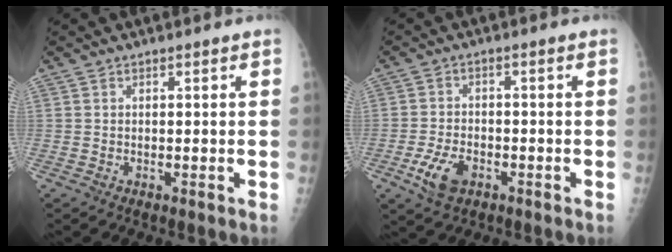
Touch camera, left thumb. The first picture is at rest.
{"total": 5.9, "force": [-2.8, 3.4, 3.9], "torque": [-0.078, 0.009, -0.048]}